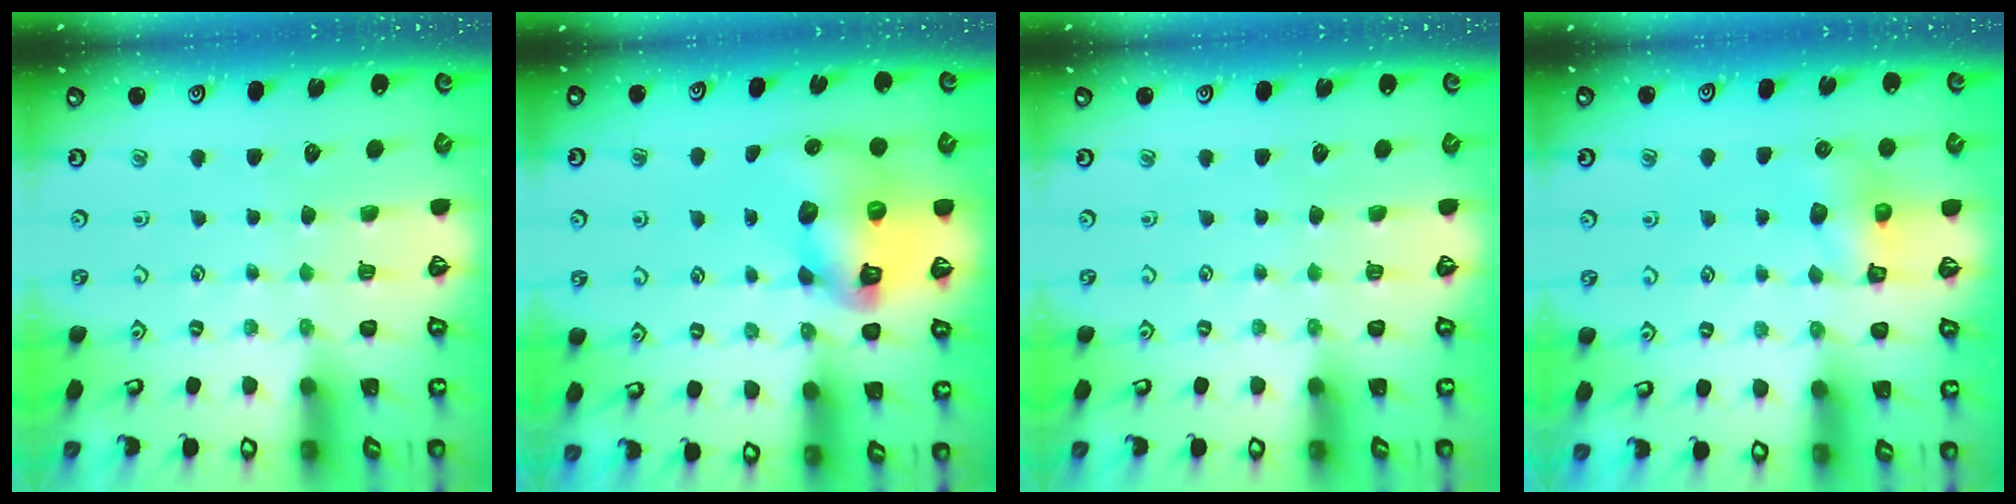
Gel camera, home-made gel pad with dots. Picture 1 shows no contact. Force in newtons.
{"total": 13.1, "press": 13.0, "slide": 2.0}
{"total": 0.0}
{"total": 6.7, "press": 6.7, "slide": 0.4}